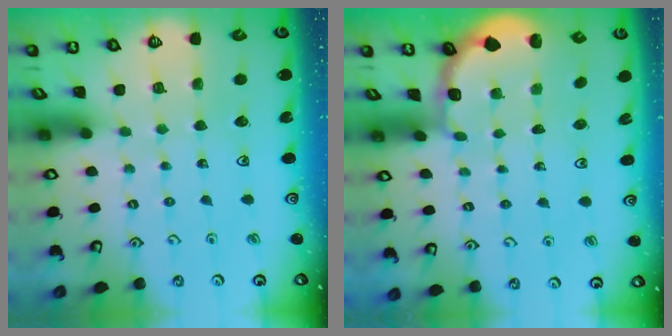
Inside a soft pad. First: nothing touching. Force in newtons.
{"total": 1.9, "press": 1.8, "slide": 0.7}